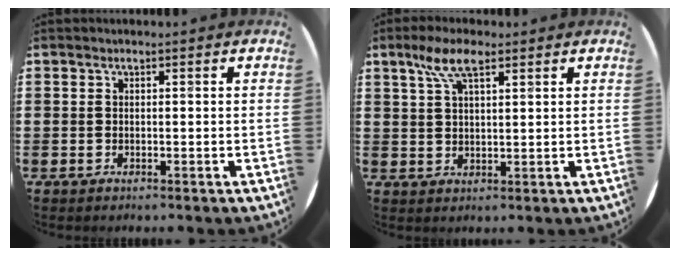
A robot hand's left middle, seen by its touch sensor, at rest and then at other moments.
{"total": 6.0, "force": [3.5, 2.2, 4.4], "torque": [-0.086, 0.007, 0.059]}